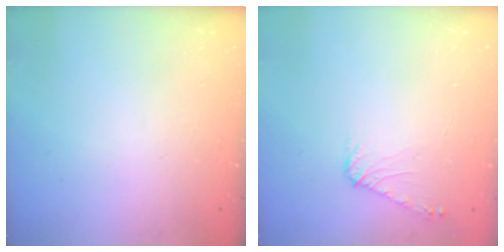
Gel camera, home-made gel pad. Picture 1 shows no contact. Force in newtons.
{"total": 6.7, "press": 6.6, "slide": 0.9}